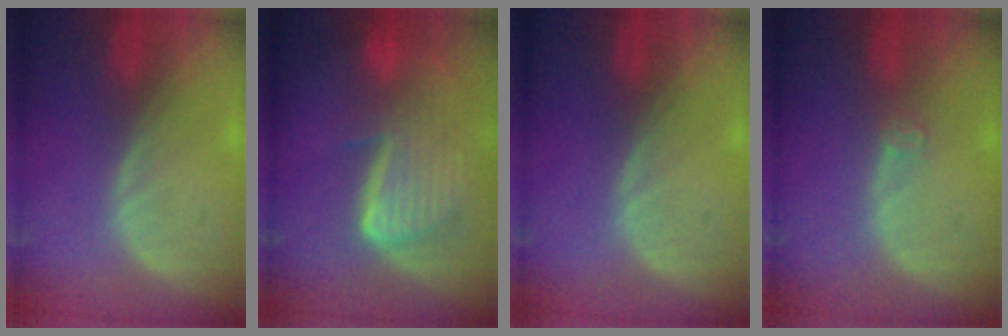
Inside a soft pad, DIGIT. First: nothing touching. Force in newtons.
{"total": 9.1, "press": 8.0, "slide": 4.5}
{"total": 0.0}
{"total": 1.5, "press": 1.2, "slide": 0.9}